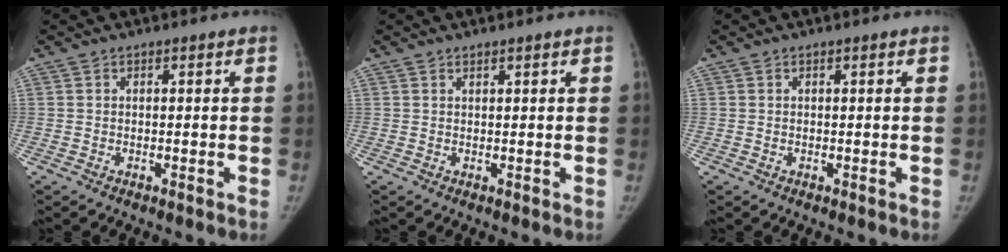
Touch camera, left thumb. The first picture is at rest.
{"total": 0.6, "force": [0.5, 0.1, 0.3], "torque": [-0.005, -0.003, 0.011]}
{"total": 0.0}